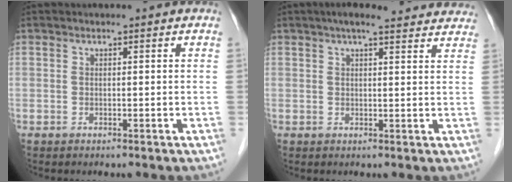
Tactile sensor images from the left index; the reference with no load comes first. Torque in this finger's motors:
{"motor_torque": [0.22, -0.88, -0.11, 0.01]}